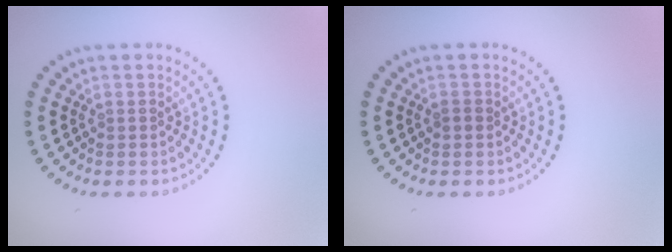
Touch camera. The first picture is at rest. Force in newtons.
{"total": 0.8, "press": 0.7, "slide": 0.3}